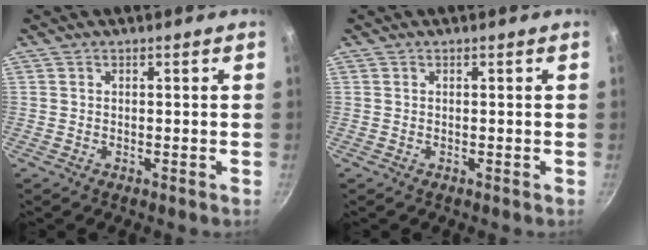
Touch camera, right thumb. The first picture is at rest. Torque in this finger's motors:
{"motor_torque": [-0.46, 0.18, 0.18, 0.01, 0.00]}